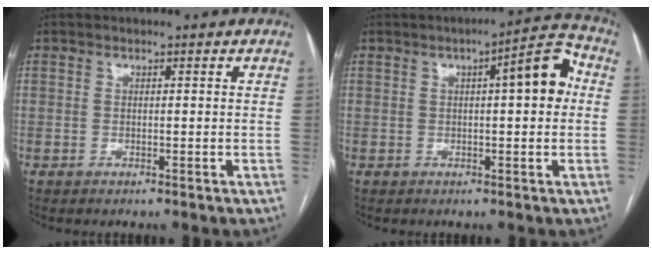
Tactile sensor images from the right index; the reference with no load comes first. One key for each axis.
{"total": 7.8, "fx": 1.3, "fy": 1.5, "fz": 7.6, "tx": -0.100, "ty": 0.027, "tz": 0.012}